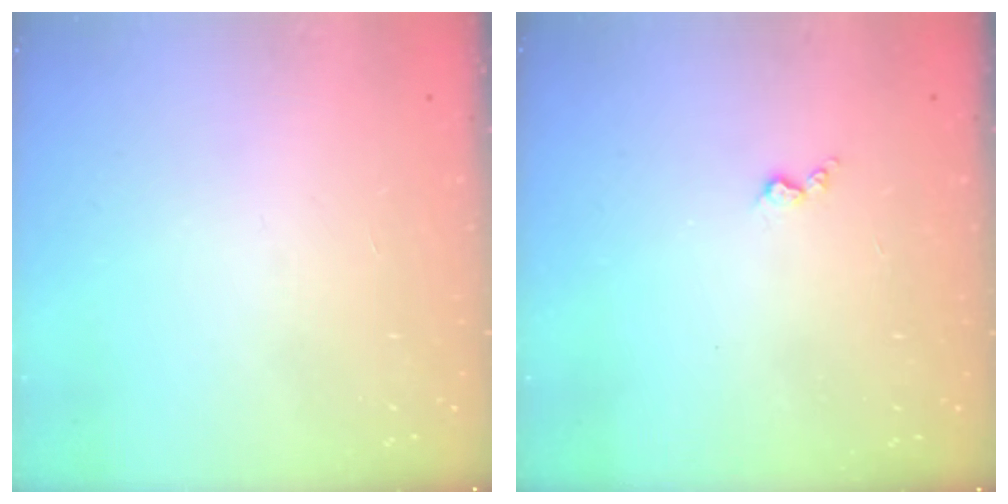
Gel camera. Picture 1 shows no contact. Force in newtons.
{"total": 2.4, "press": 2.4, "slide": 0.5}